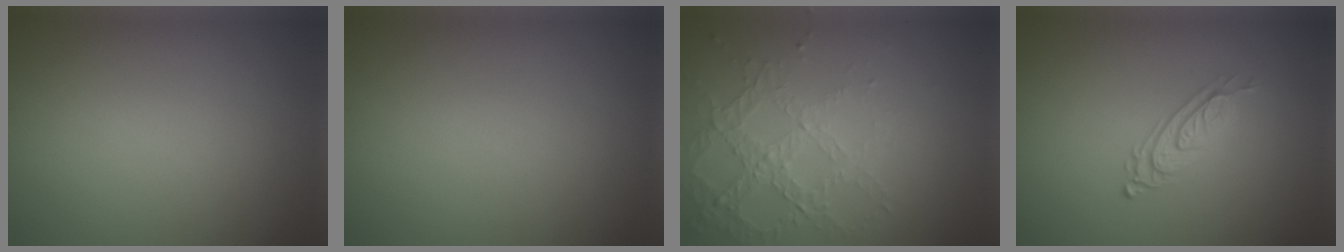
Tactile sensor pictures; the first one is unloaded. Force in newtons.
{"total": 0.0}
{"total": 4.4, "press": 3.1, "slide": 3.2}
{"total": 2.8, "press": 2.0, "slide": 2.0}